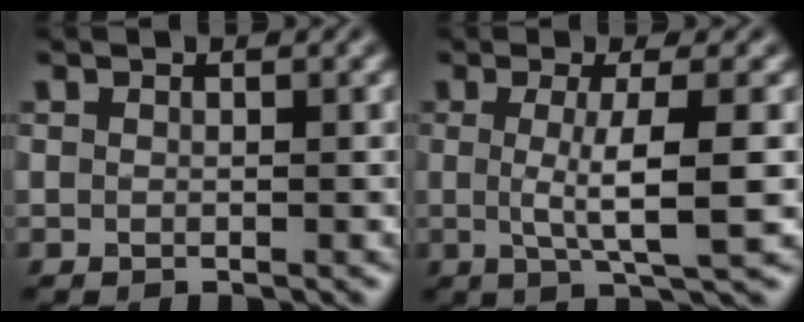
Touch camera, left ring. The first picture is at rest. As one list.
[{"total": 5.2, "force": [0.0, 1.0, 5.1], "torque": [-0.082, -0.003, -0.003]}]